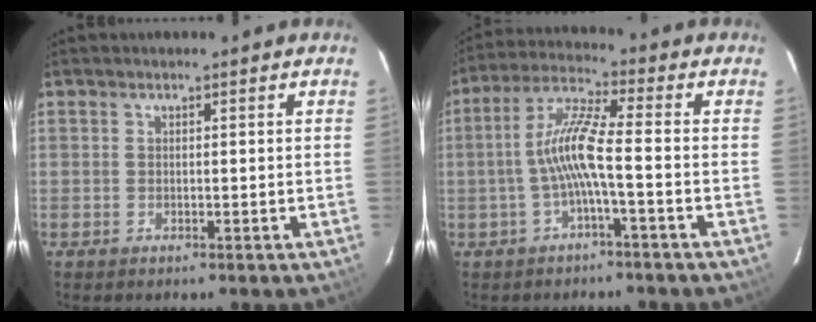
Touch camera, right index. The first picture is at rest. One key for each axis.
{"total": 8.0, "fx": -2.2, "fy": 0.1, "fz": 7.7, "tx": -0.172, "ty": 0.014, "tz": -0.041}